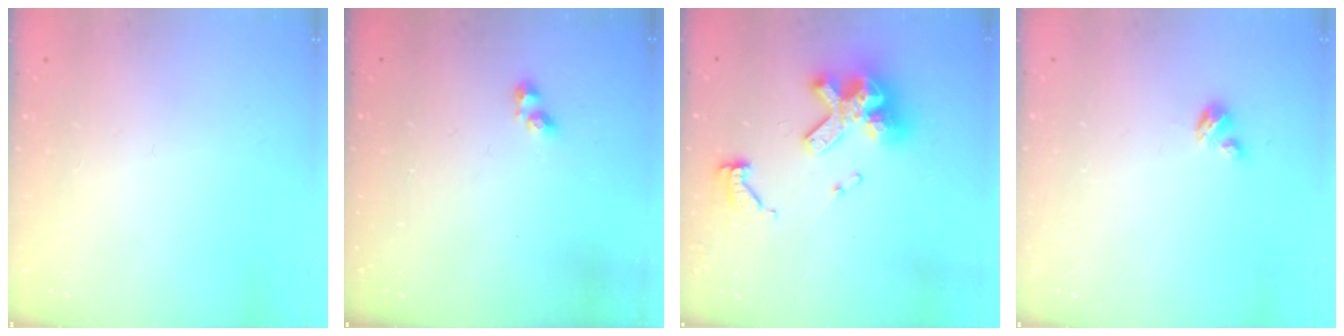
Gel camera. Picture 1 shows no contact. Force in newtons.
{"total": 1.9, "press": 1.9, "slide": 0.3}
{"total": 14.4, "press": 14.4, "slide": 1.6}
{"total": 2.9, "press": 2.9, "slide": 0.3}